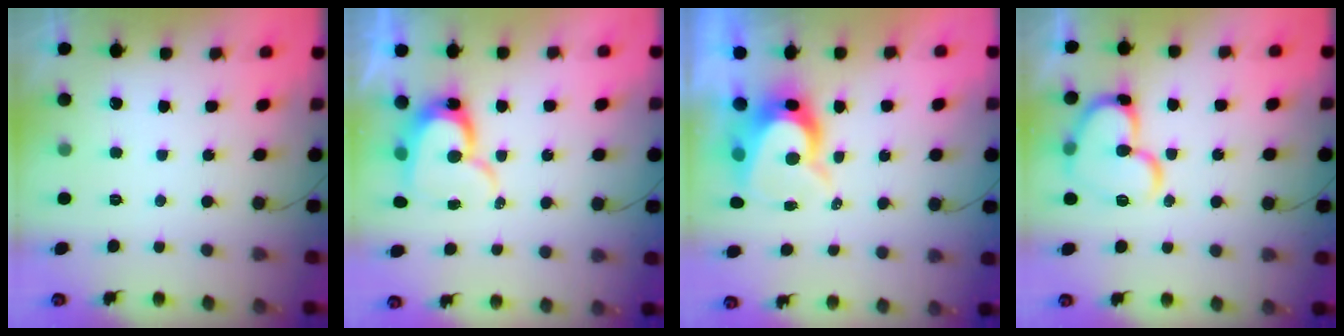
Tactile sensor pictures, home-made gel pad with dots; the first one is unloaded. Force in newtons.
{"total": 12.2, "press": 12.1, "slide": 1.3}
{"total": 9.7, "press": 9.6, "slide": 0.8}
{"total": 16.1, "press": 16.0, "slide": 1.8}